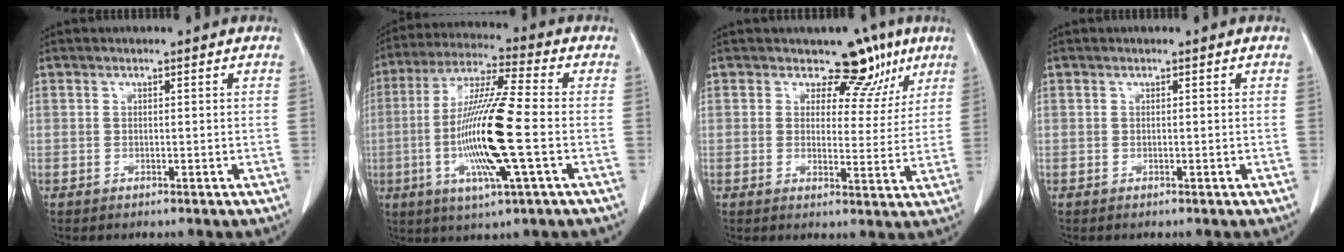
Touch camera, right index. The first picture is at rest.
{"total": 15.5, "force": [-2.8, 0.5, 15.2], "torque": [-0.302, -0.009, -0.058]}
{"total": 7.1, "force": [5.1, 4.4, 2.3], "torque": [-0.008, -0.005, 0.060]}
{"total": 0.0}